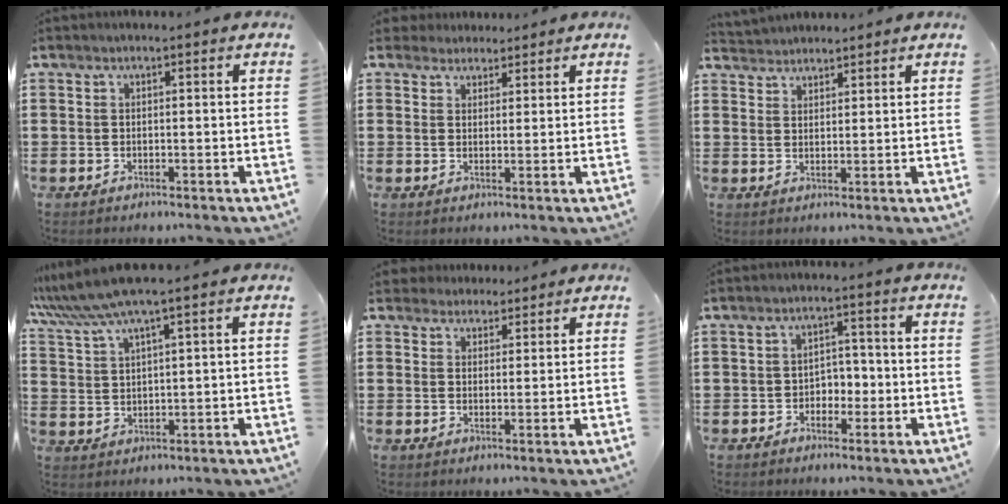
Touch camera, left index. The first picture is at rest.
{"total": 2.5, "force": [2.2, 1.3, 0.0], "torque": [-0.009, 0.006, 0.043]}
{"total": 2.6, "force": [2.5, 0.4, -0.5], "torque": [0.001, -0.004, 0.049]}
{"total": 6.3, "force": [4.8, -0.1, 4.1], "torque": [-0.093, -0.017, 0.085]}
{"total": 3.0, "force": [2.6, 1.5, -0.1], "torque": [-0.010, 0.006, 0.049]}
{"total": 2.9, "force": [-1.3, 2.1, 1.4], "torque": [-0.034, 0.006, -0.033]}